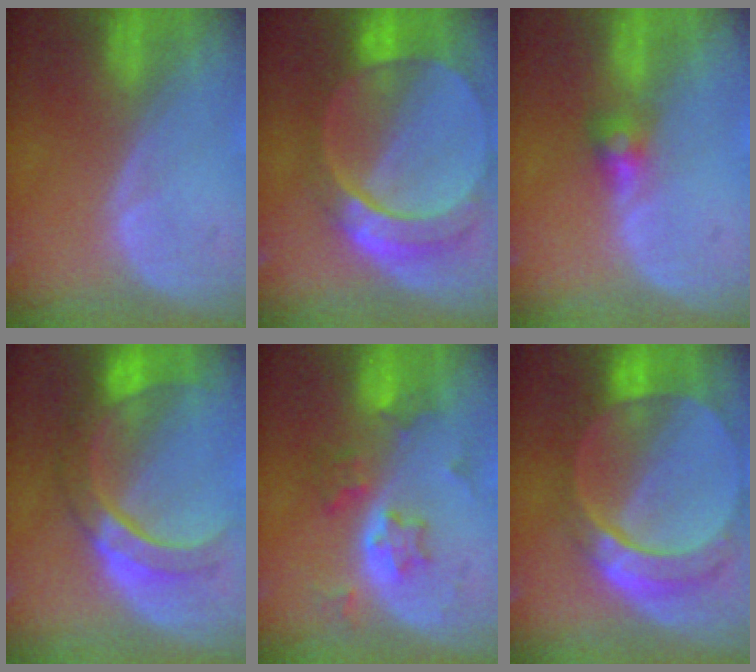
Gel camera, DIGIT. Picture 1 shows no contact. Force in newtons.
{"total": 9.8, "press": 8.4, "slide": 4.9}
{"total": 2.6, "press": 2.5, "slide": 0.7}
{"total": 8.5, "press": 8.1, "slide": 2.7}
{"total": 5.8, "press": 5.3, "slide": 2.4}
{"total": 9.6, "press": 8.4, "slide": 4.7}